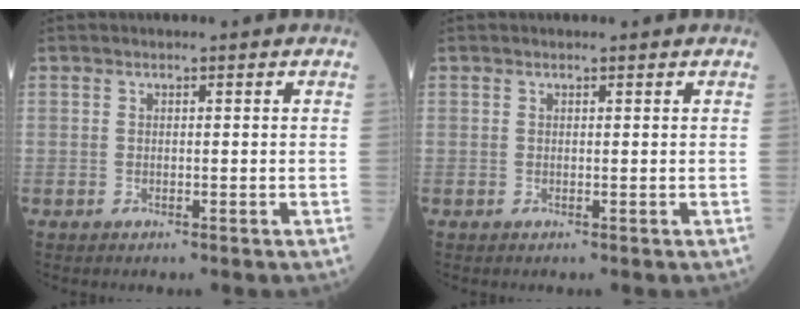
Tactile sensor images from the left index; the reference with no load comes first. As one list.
[{"total": 0.0}]